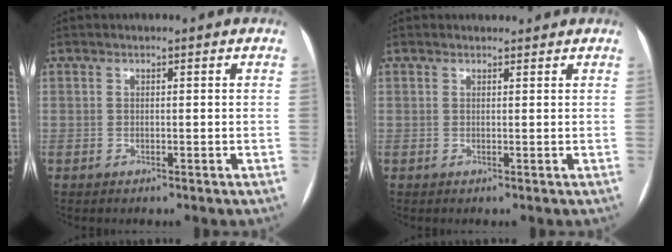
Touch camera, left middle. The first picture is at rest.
{"total": 1.3, "force": [1.3, 0.4, 0.0], "torque": [-0.008, 0.009, 0.018]}